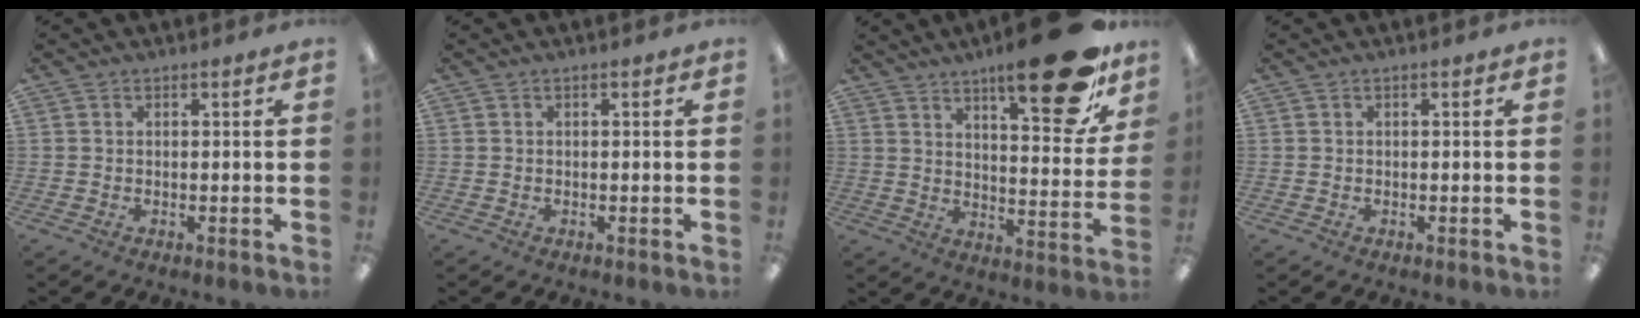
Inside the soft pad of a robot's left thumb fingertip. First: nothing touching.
{"total": 0.0}
{"total": 23.0, "force": [14.2, 7.6, 16.4], "torque": [-0.215, -0.085, 0.221]}
{"total": 0.0}